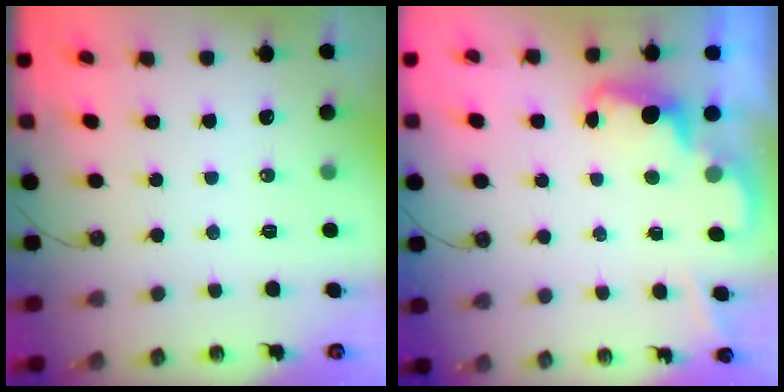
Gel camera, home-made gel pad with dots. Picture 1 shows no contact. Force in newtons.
{"total": 2.2, "press": 2.1, "slide": 0.5}